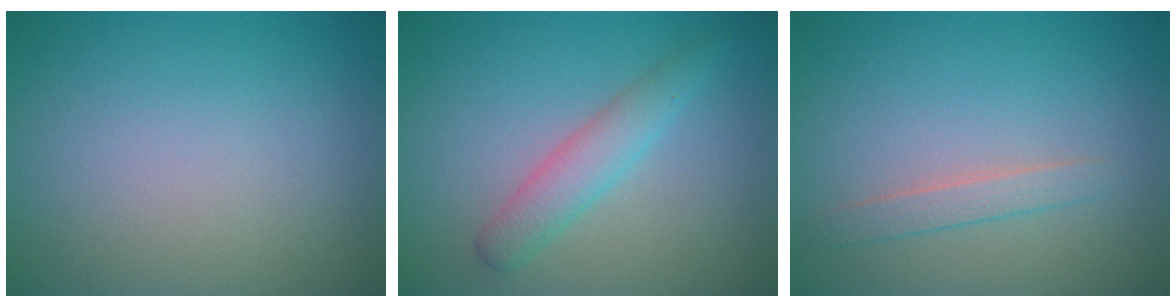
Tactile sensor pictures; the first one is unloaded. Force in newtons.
{"total": 2.8, "press": 2.7, "slide": 0.1}
{"total": 1.5, "press": 1.5, "slide": 0.0}